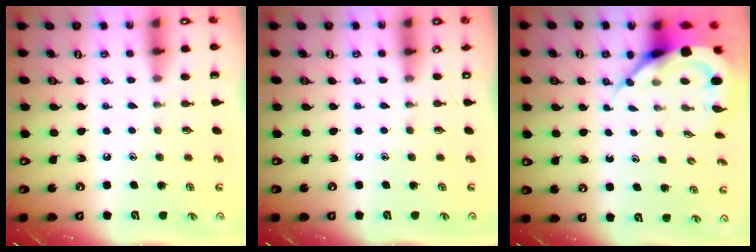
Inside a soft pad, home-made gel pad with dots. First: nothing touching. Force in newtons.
{"total": 0.0}
{"total": 7.7, "press": 7.7, "slide": 0.9}